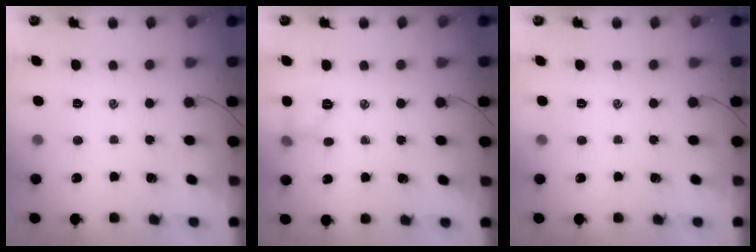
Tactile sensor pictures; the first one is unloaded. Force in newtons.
{"total": 5.9, "press": 5.9, "slide": 0.8}
{"total": 0.0}